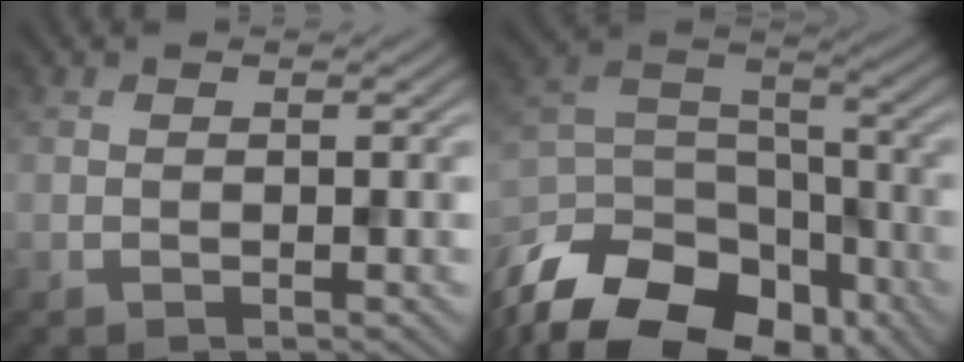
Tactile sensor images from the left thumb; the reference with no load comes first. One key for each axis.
{"total": 18.5, "fx": -13.1, "fy": 9.8, "fz": 8.7, "tx": -0.215, "ty": -0.046, "tz": -0.205}